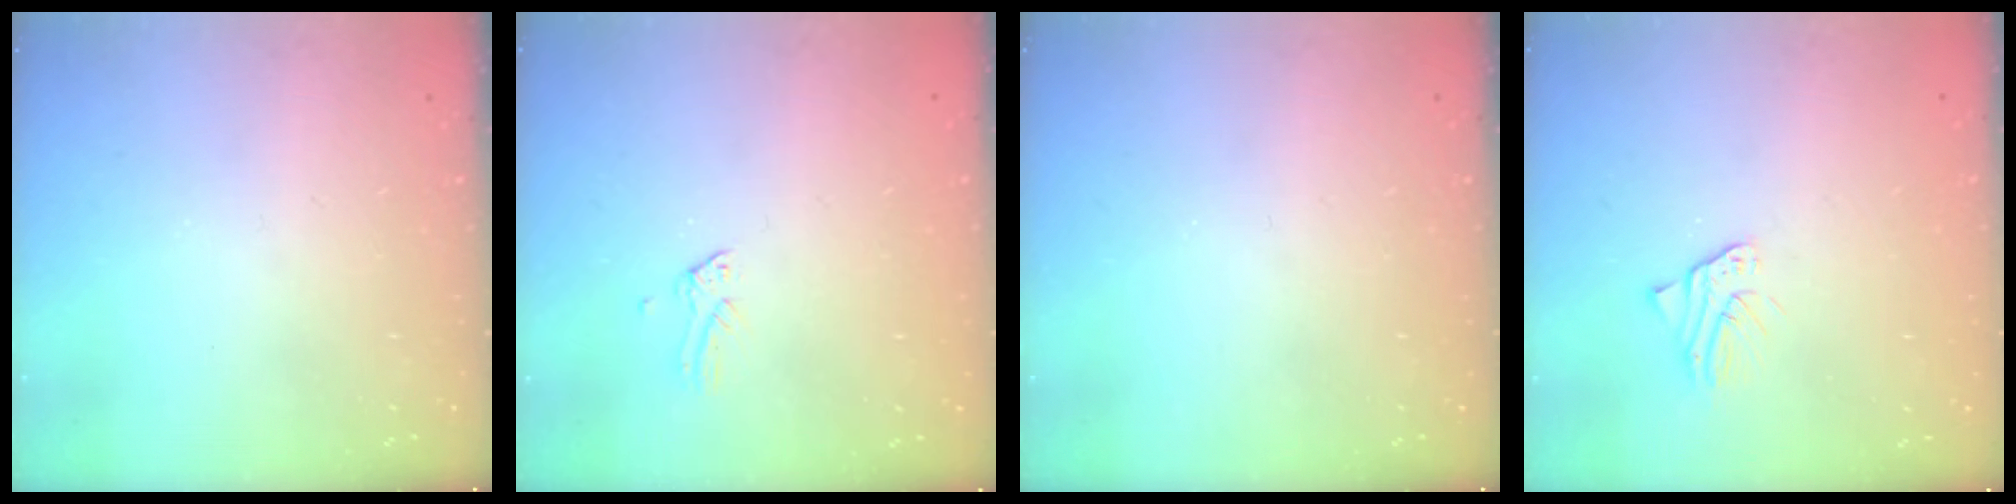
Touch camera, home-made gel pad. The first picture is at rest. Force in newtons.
{"total": 0.0}
{"total": 0.0}
{"total": 2.5, "press": 2.4, "slide": 0.3}